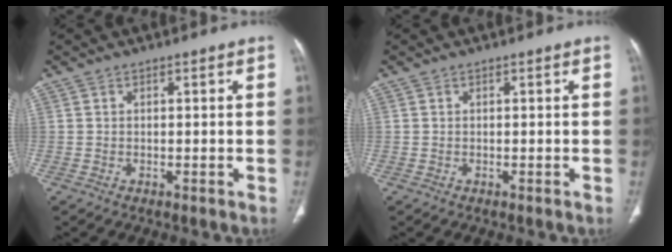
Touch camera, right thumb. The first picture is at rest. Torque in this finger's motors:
{"motor_torque": [0.03, 0.02, 0.30, -0.22, 0.00]}